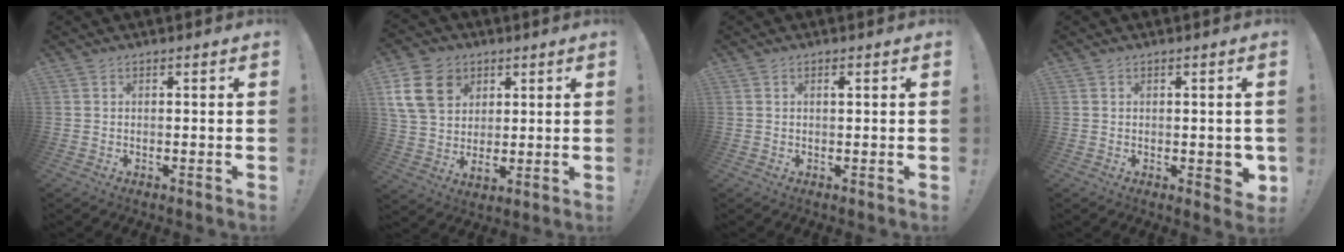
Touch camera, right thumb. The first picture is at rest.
{"total": 15.3, "force": [5.8, 11.9, 7.7], "torque": [-0.127, -0.027, 0.115]}
{"total": 0.6, "force": [0.2, 0.0, 0.5], "torque": [0.005, -0.006, -0.001]}
{"total": 3.5, "force": [-0.3, 2.1, 2.8], "torque": [-0.022, 0.002, -0.003]}